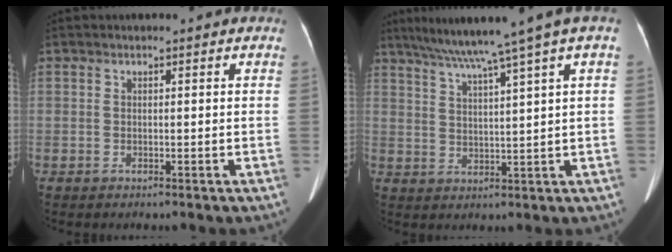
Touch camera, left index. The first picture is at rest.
{"total": 10.6, "force": [7.6, -2.4, 7.0], "torque": [-0.108, 0.011, 0.114]}